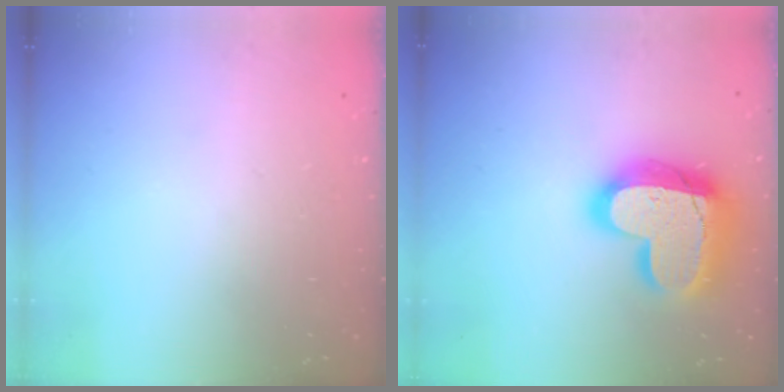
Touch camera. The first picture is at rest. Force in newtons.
{"total": 23.3, "press": 23.2, "slide": 1.9}